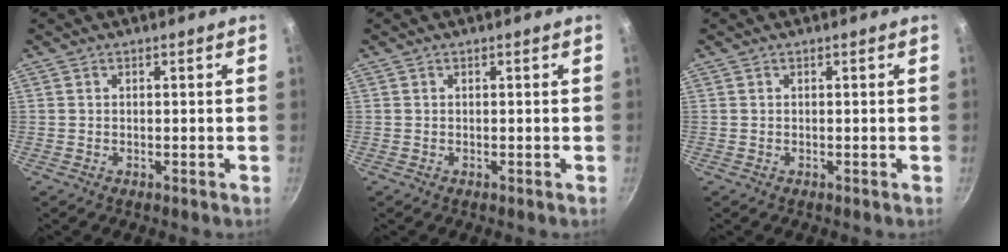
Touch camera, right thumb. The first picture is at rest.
{"total": 0.0}
{"total": 0.0}